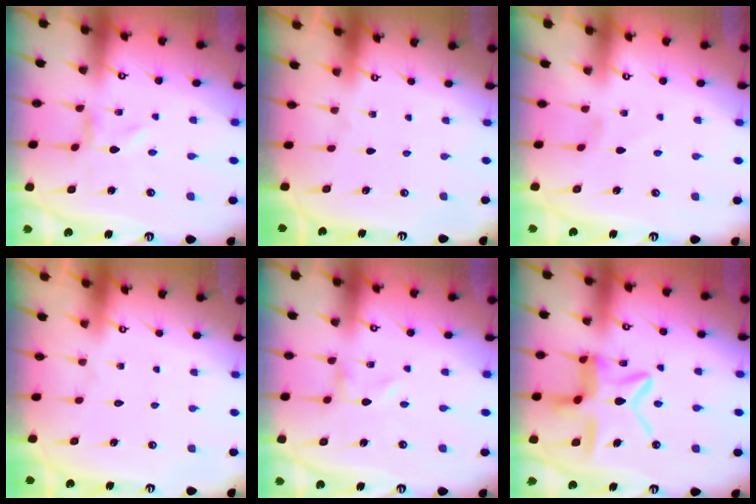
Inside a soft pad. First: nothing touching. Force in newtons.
{"total": 0.0}
{"total": 0.0}
{"total": 1.8, "press": 1.8, "slide": 0.2}
{"total": 0.0}
{"total": 14.5, "press": 14.4, "slide": 1.5}